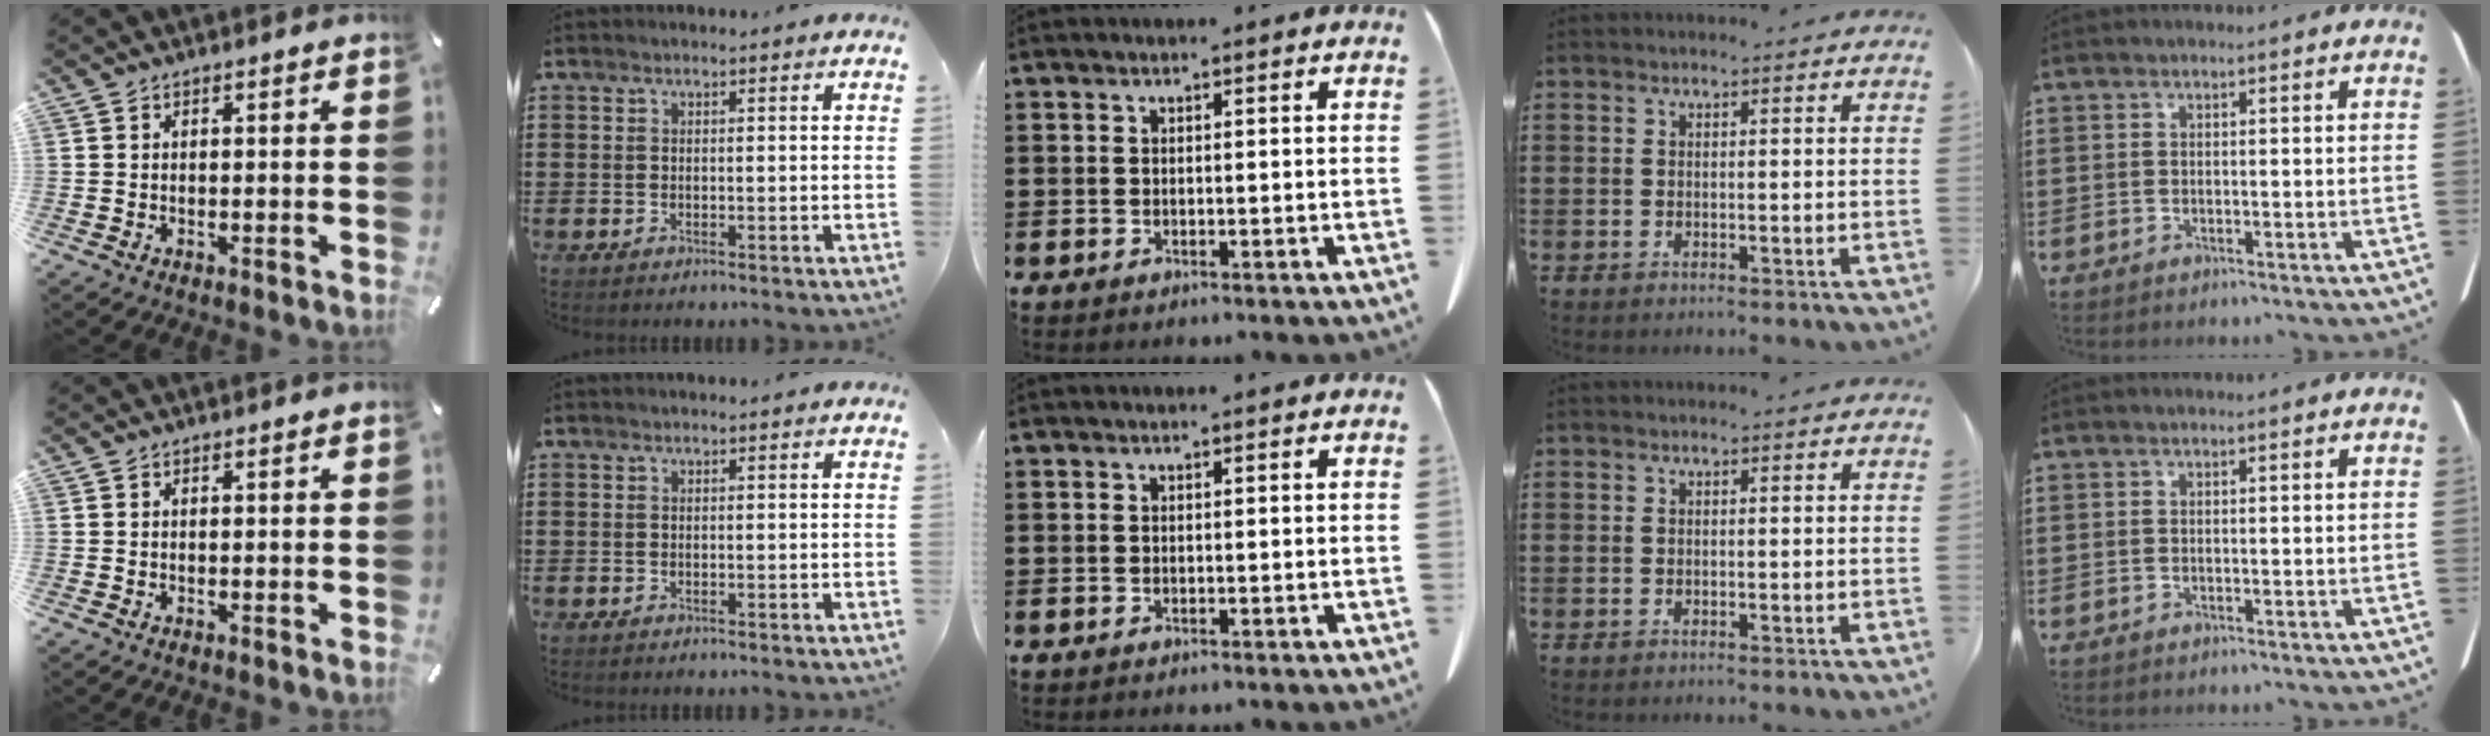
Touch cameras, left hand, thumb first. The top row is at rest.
{}